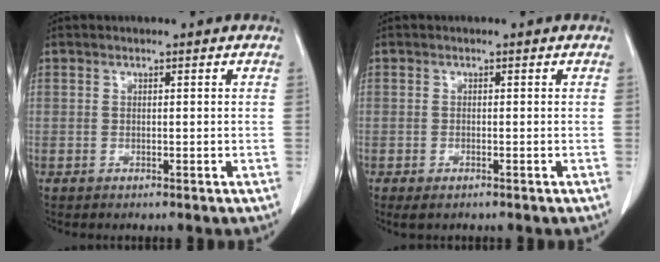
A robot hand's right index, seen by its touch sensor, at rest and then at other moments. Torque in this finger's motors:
{"motor_torque": [0.16, -0.13, 0.04, 0.01]}